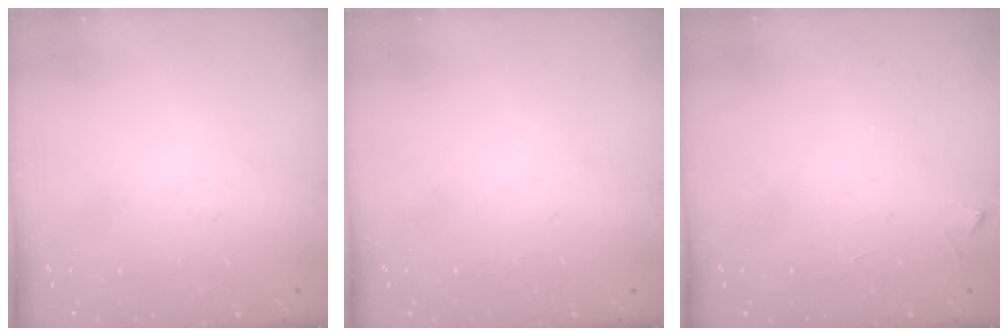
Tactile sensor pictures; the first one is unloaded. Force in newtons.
{"total": 0.0}
{"total": 2.5, "press": 2.5, "slide": 0.3}